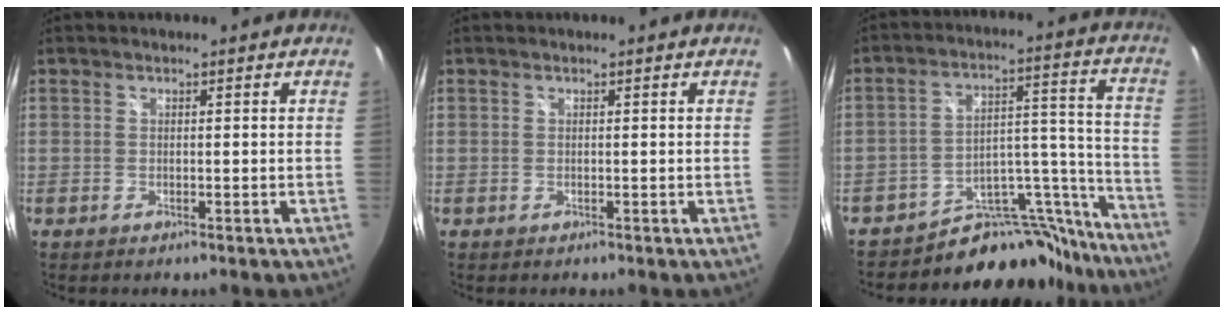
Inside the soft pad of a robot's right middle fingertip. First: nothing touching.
{"total": 0.0}
{"total": 18.1, "force": [-16.4, 7.4, 2.4], "torque": [-0.013, 0.085, -0.235]}